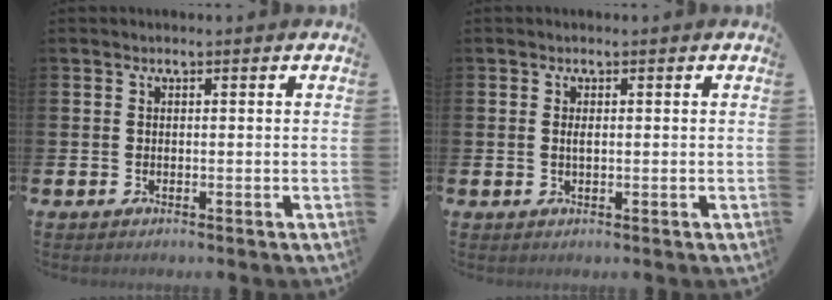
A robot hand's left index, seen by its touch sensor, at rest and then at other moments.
{"total": 0.8, "force": [0.2, 0.2, 0.7], "torque": [-0.011, -0.001, 0.001]}